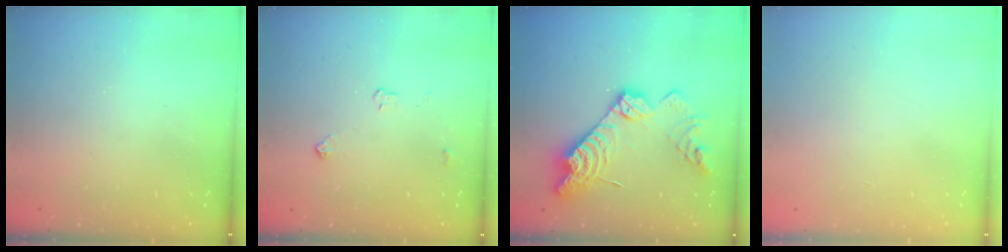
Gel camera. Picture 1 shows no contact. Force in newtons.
{"total": 3.2, "press": 3.1, "slide": 0.5}
{"total": 18.8, "press": 18.7, "slide": 1.9}
{"total": 0.0}